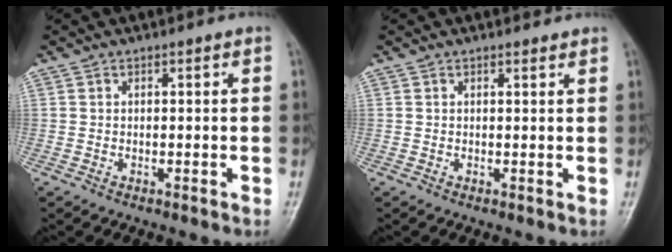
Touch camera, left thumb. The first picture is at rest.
{"total": 0.9, "force": [0.8, 0.2, -0.1], "torque": [0.001, -0.007, 0.012]}